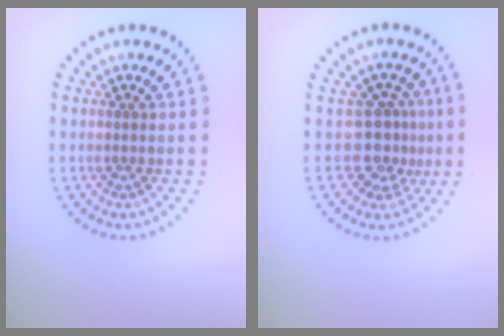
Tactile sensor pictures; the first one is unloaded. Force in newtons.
{"total": 3.1, "press": 2.2, "slide": 2.2}